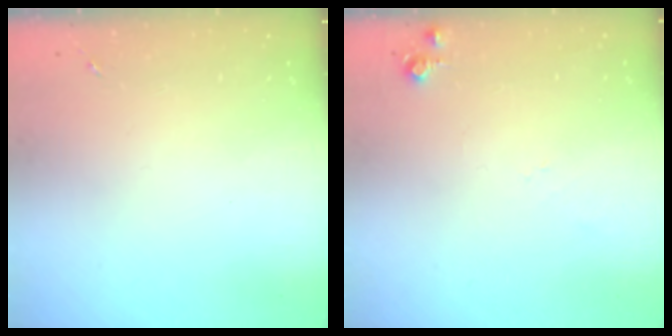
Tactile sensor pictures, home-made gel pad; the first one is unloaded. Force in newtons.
{"total": 4.2, "press": 4.2, "slide": 0.6}